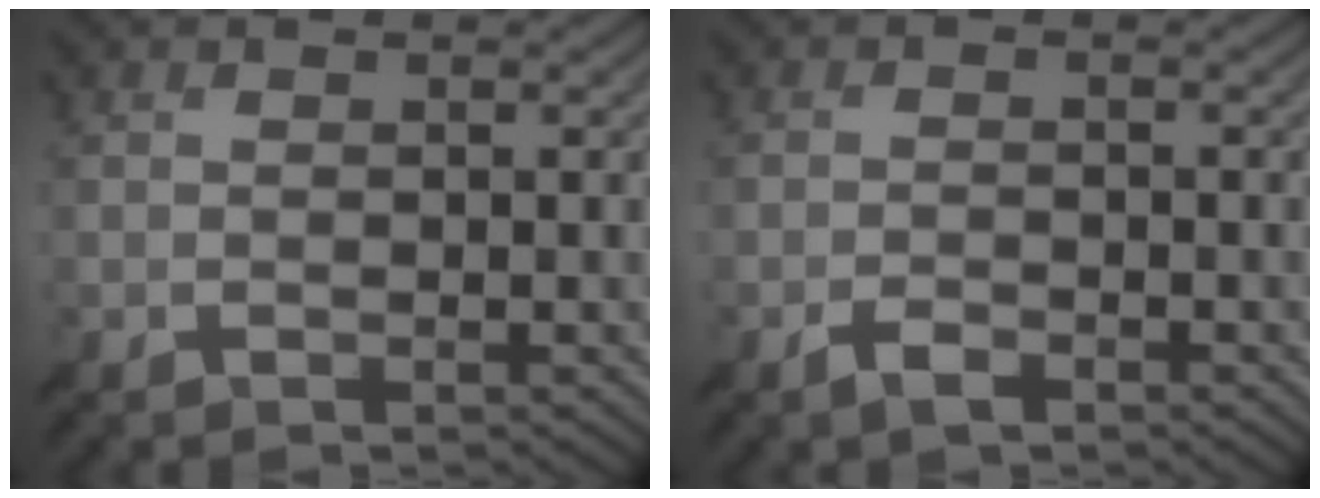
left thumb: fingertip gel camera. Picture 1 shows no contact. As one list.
[{"total": 1.8, "force": [-1.5, 0.5, 1.0], "torque": [-0.018, 0.001, -0.029]}]